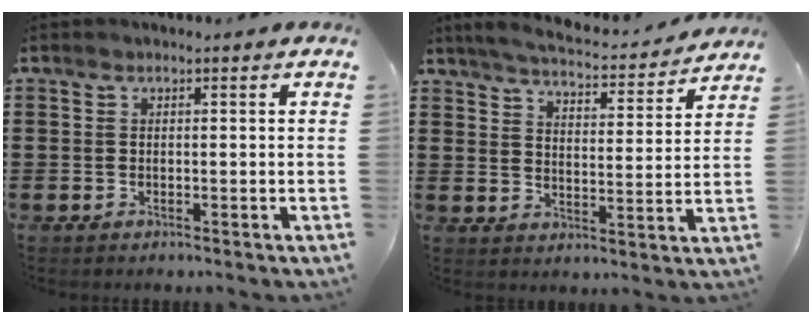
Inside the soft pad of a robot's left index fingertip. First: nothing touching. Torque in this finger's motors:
{"motor_torque": [0.06, -0.01, 0.31, 0.08]}